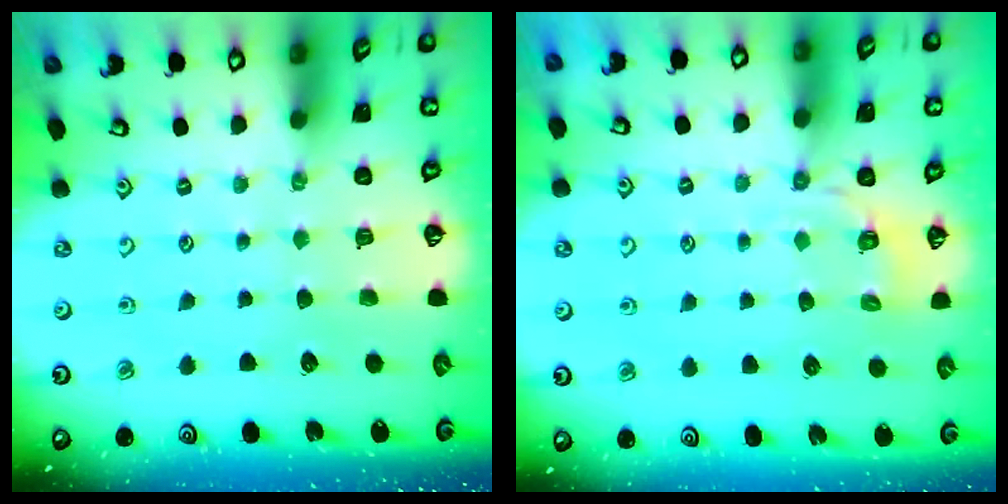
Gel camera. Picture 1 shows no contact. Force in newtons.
{"total": 3.8, "press": 3.2, "slide": 2.1}